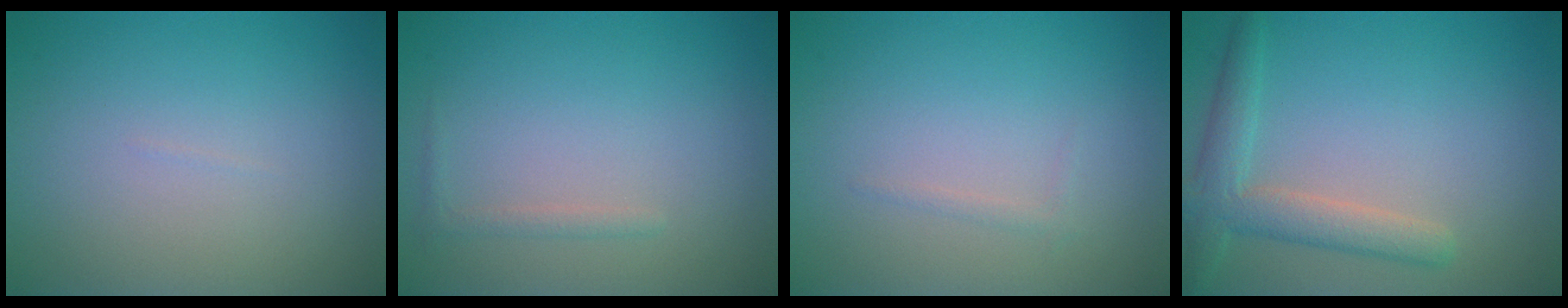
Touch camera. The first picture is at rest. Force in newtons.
{"total": 0.8, "press": 0.8, "slide": 0.0}
{"total": 0.6, "press": 0.6, "slide": 0.1}
{"total": 3.7, "press": 3.6, "slide": 0.4}